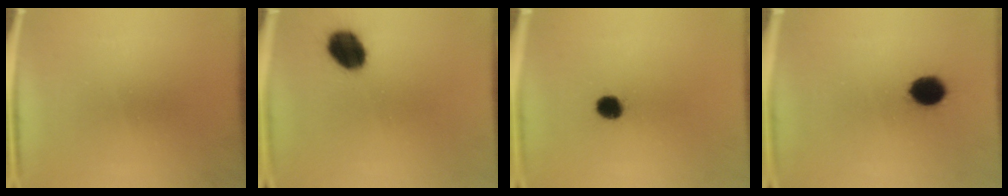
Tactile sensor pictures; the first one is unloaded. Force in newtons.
{"total": 9.0}
{"total": 4.2}
{"total": 7.2}